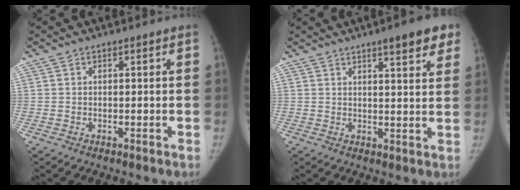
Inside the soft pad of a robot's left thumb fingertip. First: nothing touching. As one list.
[{"total": 8.5, "force": [5.2, 2.0, 6.4], "torque": [-0.061, -0.018, 0.065]}]